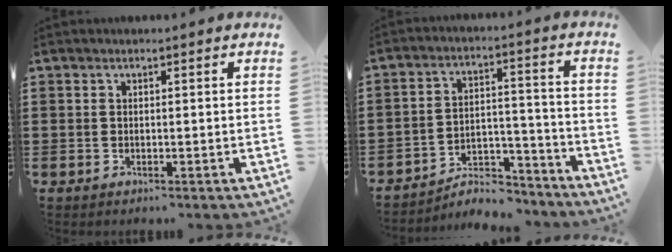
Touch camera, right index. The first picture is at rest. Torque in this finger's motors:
{"motor_torque": [0.66, -0.95, -0.16, -0.21]}